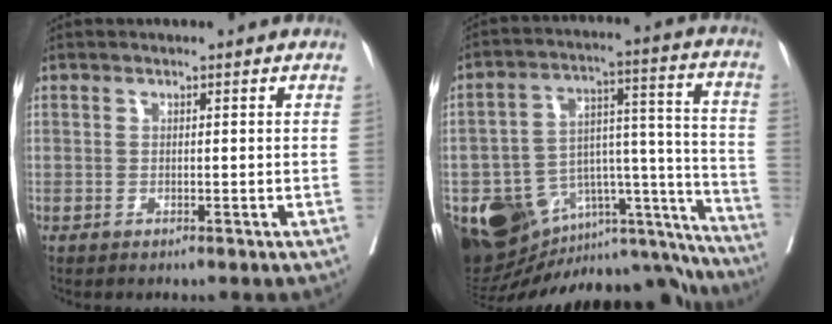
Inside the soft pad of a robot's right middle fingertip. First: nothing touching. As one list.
[{"total": 25.7, "force": [-18.2, 11.9, 13.6], "torque": [-0.170, 0.068, -0.248]}]